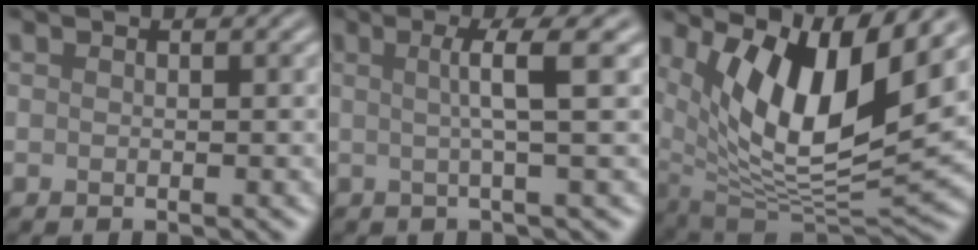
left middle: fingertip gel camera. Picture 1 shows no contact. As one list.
[{"total": 3.6, "force": [0.7, 0.3, 3.5], "torque": [-0.060, 0.009, 0.009]}, {"total": 11.8, "force": [5.4, 4.0, 9.6], "torque": [-0.174, -0.004, 0.102]}]